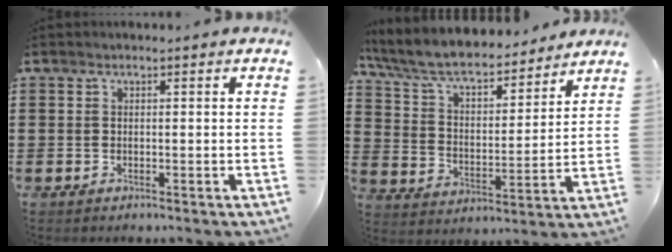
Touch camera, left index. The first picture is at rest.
{"total": 8.0, "force": [7.1, 1.6, 3.2], "torque": [-0.093, -0.044, 0.120]}